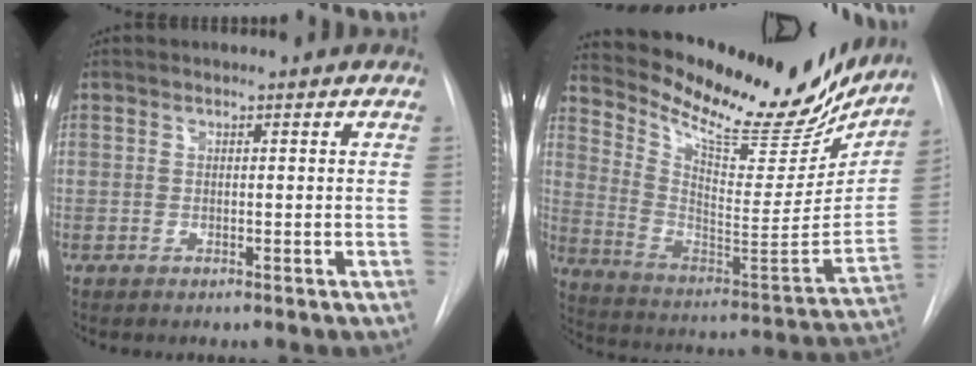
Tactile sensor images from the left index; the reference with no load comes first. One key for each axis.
{"total": 26.1, "fx": 22.8, "fy": 6.5, "fz": 10.9, "tx": -0.177, "ty": -0.051, "tz": 0.328}